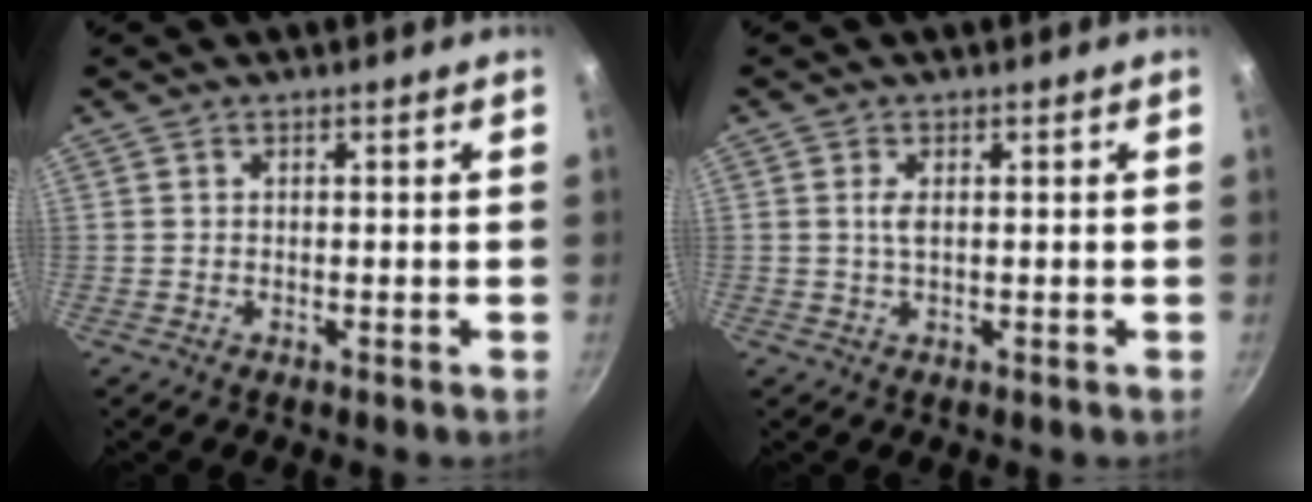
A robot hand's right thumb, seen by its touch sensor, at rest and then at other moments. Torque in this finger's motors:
{"motor_torque": [0.08, 0.19, 0.54, 0.22, 0.08]}